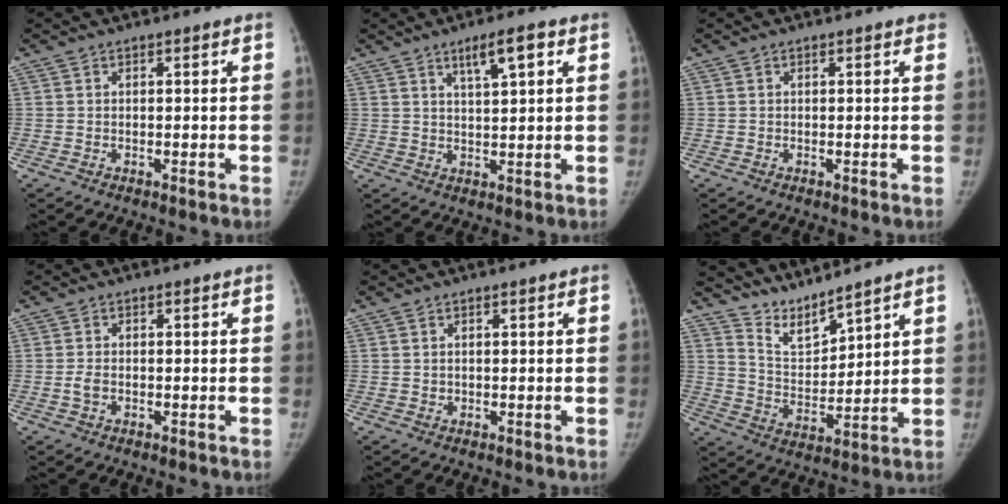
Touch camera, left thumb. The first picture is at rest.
{"total": 5.7, "force": [3.0, 1.1, 4.7], "torque": [-0.072, -0.010, 0.051]}
{"total": 0.5, "force": [0.4, 0.3, 0.2], "torque": [-0.001, 0.000, 0.000]}
{"total": 2.1, "force": [-0.5, 1.4, 1.4], "torque": [-0.024, 0.006, -0.010]}
{"total": 0.5, "force": [0.2, 0.5, 0.1], "torque": [0.007, 0.001, 0.002]}
{"total": 7.4, "force": [7.1, 0.9, 1.8], "torque": [-0.027, -0.061, 0.150]}